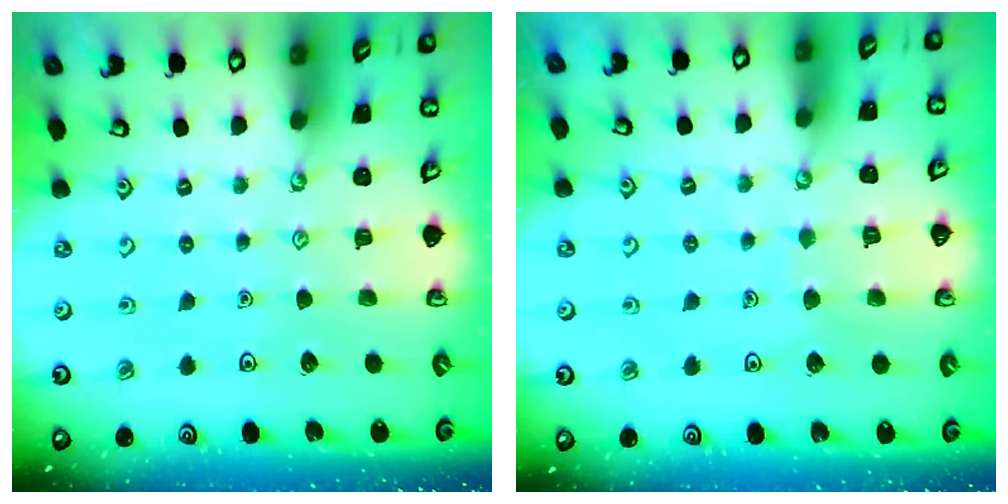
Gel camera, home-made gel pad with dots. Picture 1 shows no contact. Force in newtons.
{"total": 4.7, "press": 4.7, "slide": 0.4}